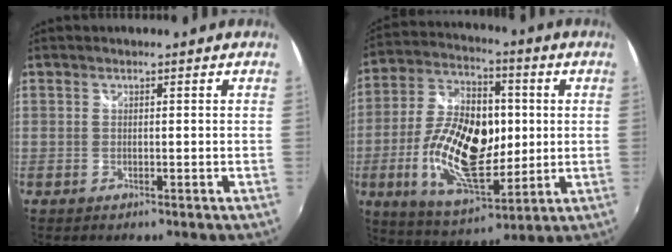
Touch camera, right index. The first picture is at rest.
{"total": 19.2, "force": [-1.5, 10.6, 15.9], "torque": [-0.315, 0.002, -0.017]}